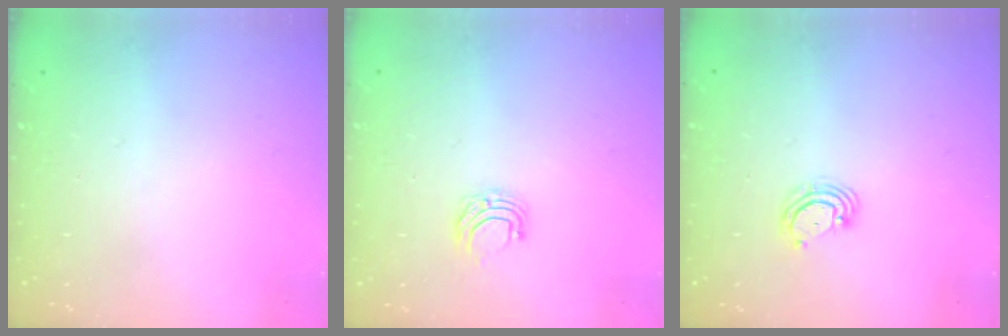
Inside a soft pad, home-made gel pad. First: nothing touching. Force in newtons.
{"total": 5.2, "press": 5.2, "slide": 0.4}
{"total": 5.5, "press": 5.5, "slide": 0.6}